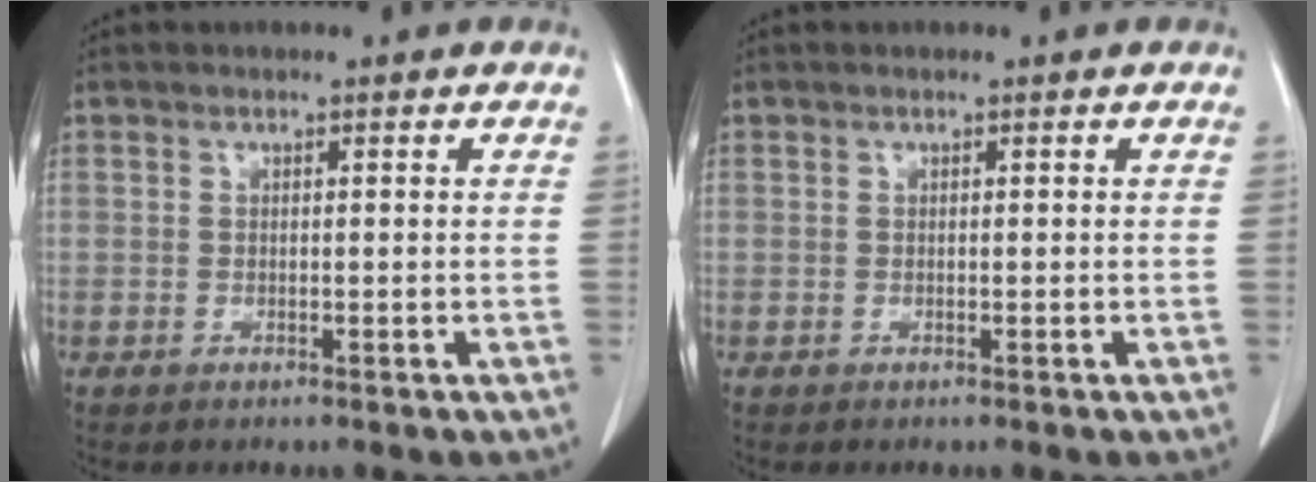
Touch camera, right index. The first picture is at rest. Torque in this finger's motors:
{"motor_torque": [-0.03, 0.03, 0.00, 0.00]}